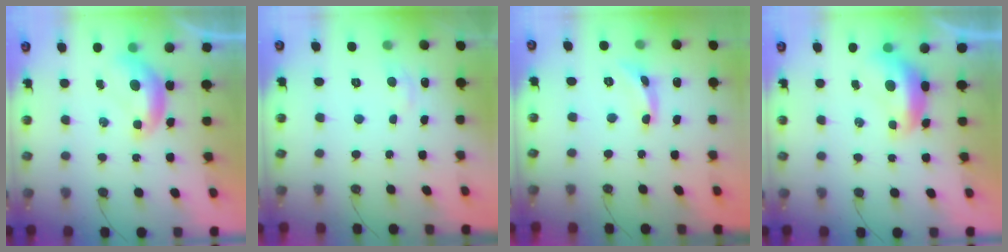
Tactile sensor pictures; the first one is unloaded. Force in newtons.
{"total": 1.1, "press": 0.8, "slide": 0.8}
{"total": 1.3, "press": 1.3, "slide": 0.1}
{"total": 1.7, "press": 1.5, "slide": 0.7}